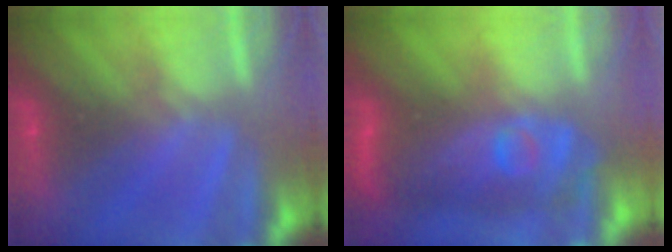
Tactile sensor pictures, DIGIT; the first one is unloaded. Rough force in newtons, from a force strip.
{"total": 4.0}